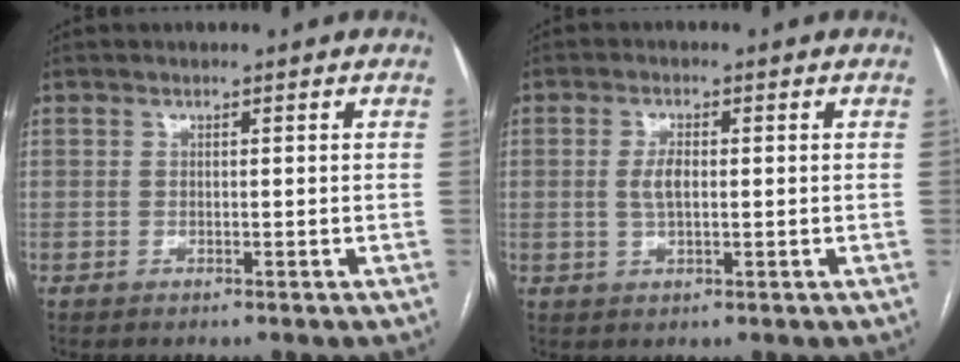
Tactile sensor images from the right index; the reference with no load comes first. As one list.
[{"total": 3.1, "force": [0.2, 1.1, 2.9], "torque": [-0.060, 0.004, 0.004]}]